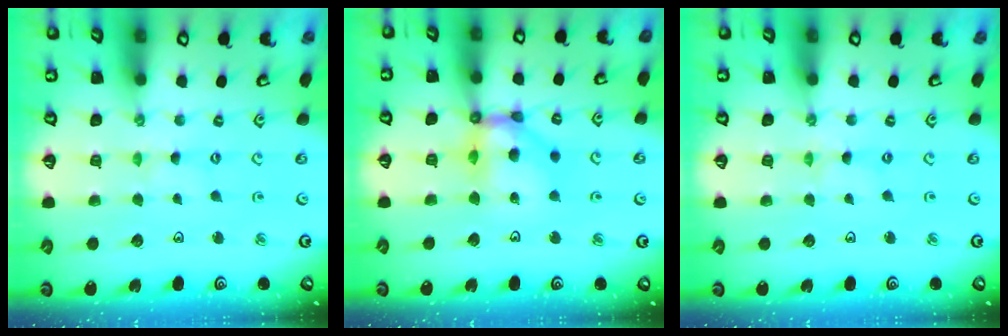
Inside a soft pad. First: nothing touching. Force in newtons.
{"total": 12.7, "press": 12.6, "slide": 1.4}
{"total": 0.0}